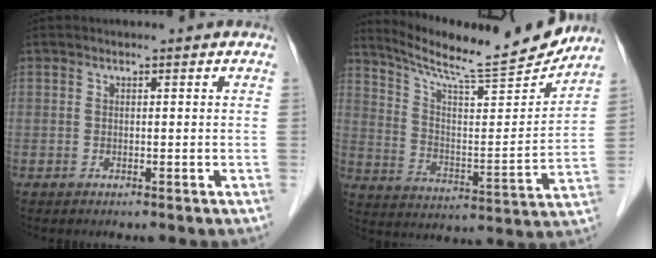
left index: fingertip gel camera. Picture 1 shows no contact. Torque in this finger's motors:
{"motor_torque": [-0.15, -1.15, 0.33, 0.07]}